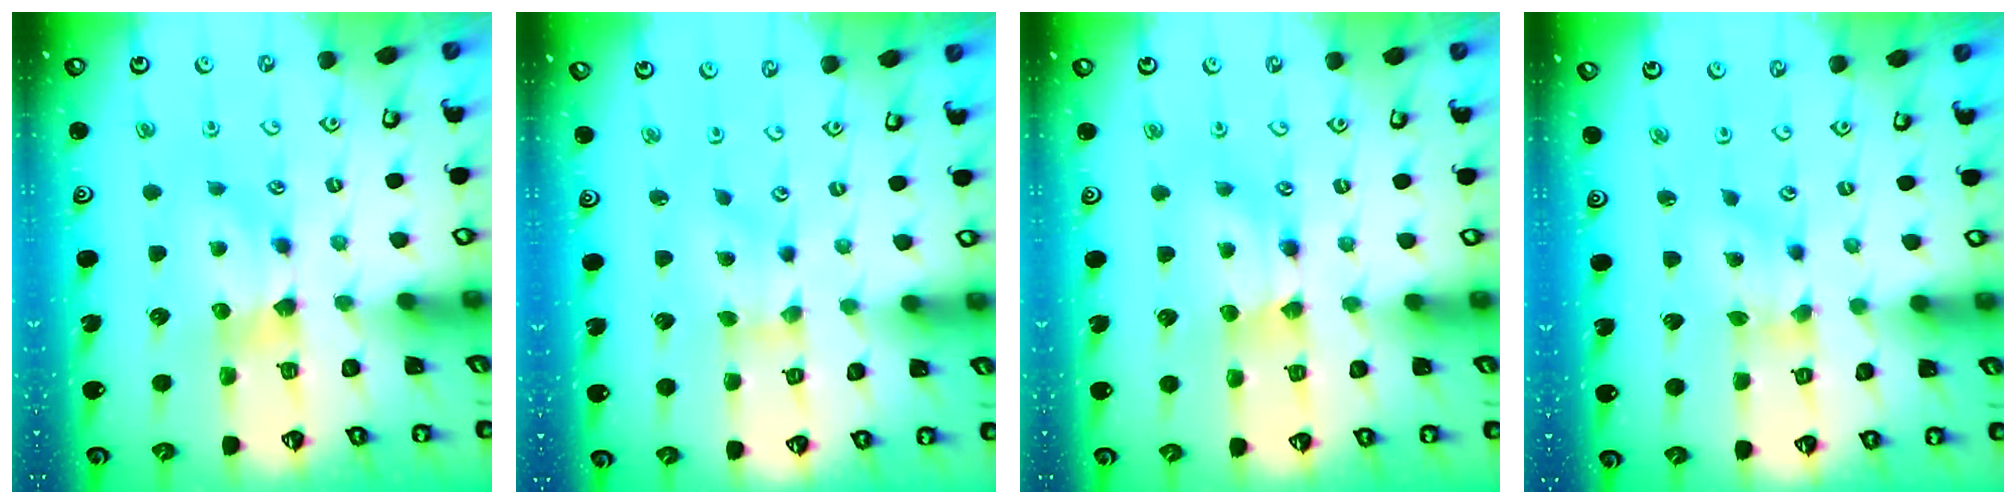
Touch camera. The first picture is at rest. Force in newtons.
{"total": 1.3, "press": 0.0, "slide": 1.3}
{"total": 1.5, "press": 1.5, "slide": 0.2}
{"total": 1.2, "press": 0.3, "slide": 1.2}